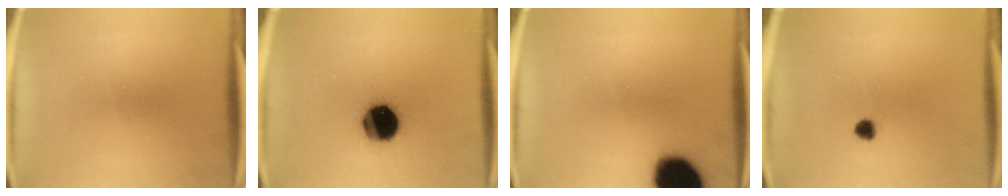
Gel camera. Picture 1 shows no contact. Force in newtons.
{"total": 16.0}
{"total": 18.8}
{"total": 1.9}